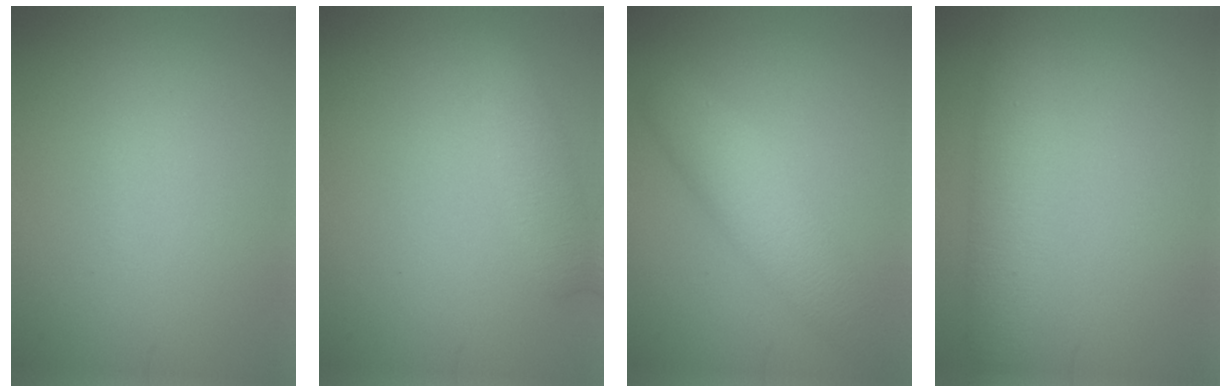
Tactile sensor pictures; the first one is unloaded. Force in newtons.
{"total": 2.6, "press": 2.6, "slide": 0.1}
{"total": 4.5, "press": 4.5, "slide": 0.2}
{"total": 3.8, "press": 3.8, "slide": 0.2}